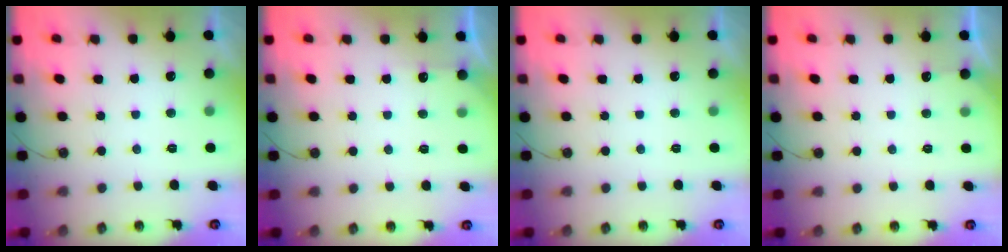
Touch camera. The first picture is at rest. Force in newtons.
{"total": 2.9, "press": 2.9, "slide": 0.3}
{"total": 0.0}
{"total": 2.3, "press": 2.3, "slide": 0.3}